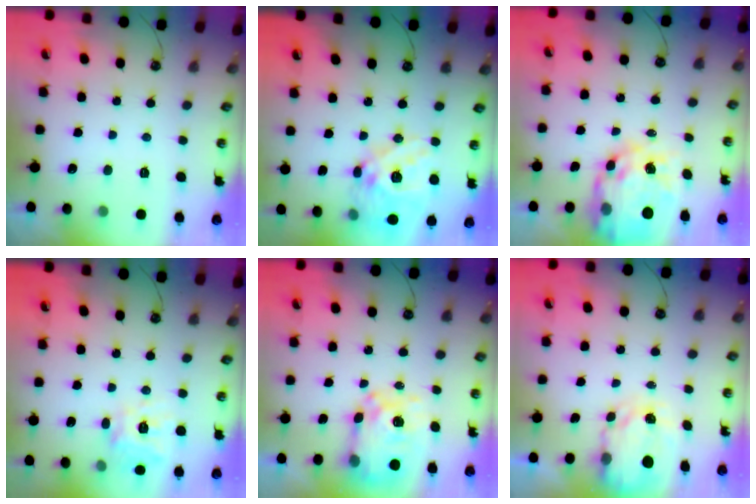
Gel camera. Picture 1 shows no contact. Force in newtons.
{"total": 20.5, "press": 20.4, "slide": 2.4}
{"total": 17.0, "press": 17.0, "slide": 1.6}
{"total": 11.8, "press": 11.8, "slide": 0.8}
{"total": 10.0, "press": 10.0, "slide": 0.9}
{"total": 3.9, "press": 3.9, "slide": 0.1}